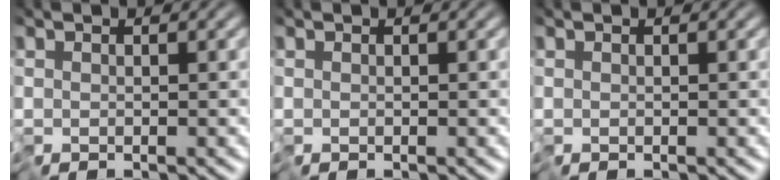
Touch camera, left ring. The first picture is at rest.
{"total": 0.0}
{"total": 0.0}